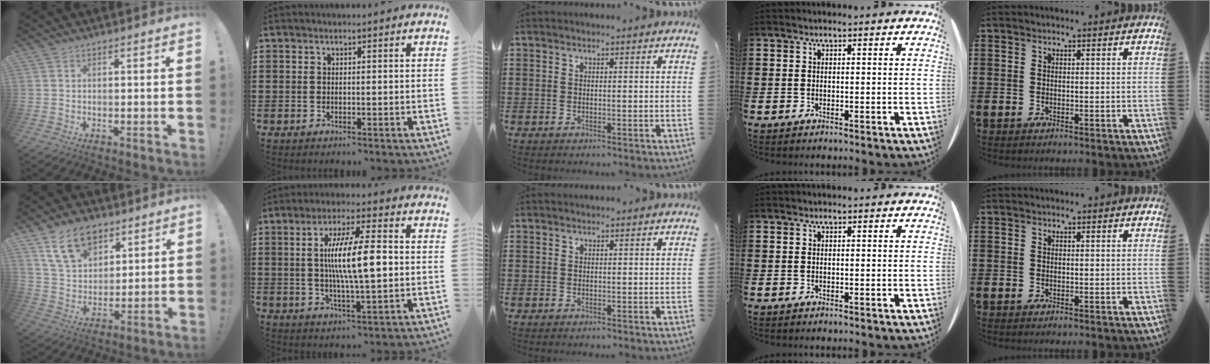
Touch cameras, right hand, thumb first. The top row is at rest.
{"thumb": {"total": 14.3, "force": [8.4, 9.4, 6.7], "torque": [-0.108, -0.036, 0.160]}, "index": {"total": 10.9, "force": [0.7, 2.2, 10.6], "torque": [-0.189, -0.003, 0.007]}}